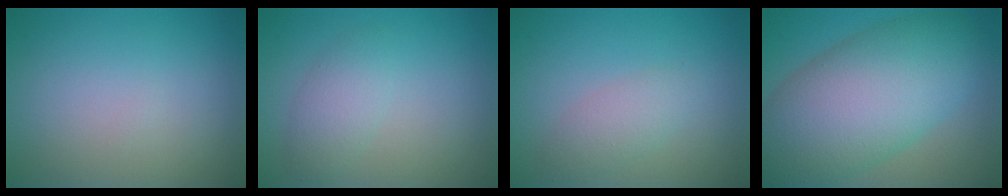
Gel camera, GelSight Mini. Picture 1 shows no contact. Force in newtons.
{"total": 2.3, "press": 2.3, "slide": 0.1}
{"total": 2.1, "press": 2.1, "slide": 0.1}
{"total": 11.9, "press": 11.8, "slide": 0.4}